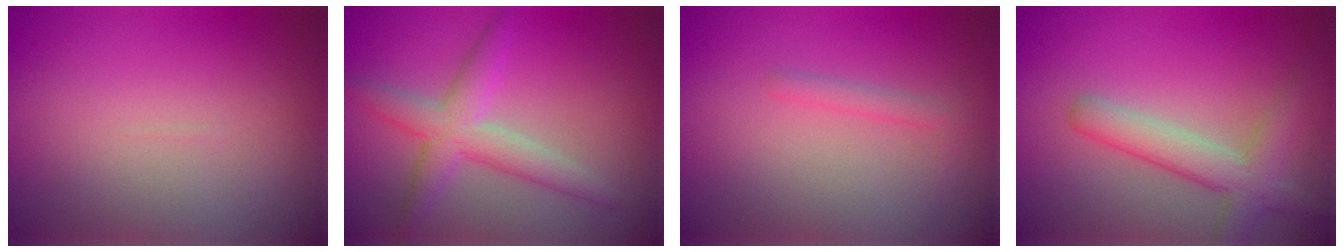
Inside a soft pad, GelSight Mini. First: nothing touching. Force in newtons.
{"total": 4.3, "press": 4.3, "slide": 0.3}
{"total": 1.1, "press": 1.1, "slide": 0.0}
{"total": 4.2, "press": 4.2, "slide": 0.1}